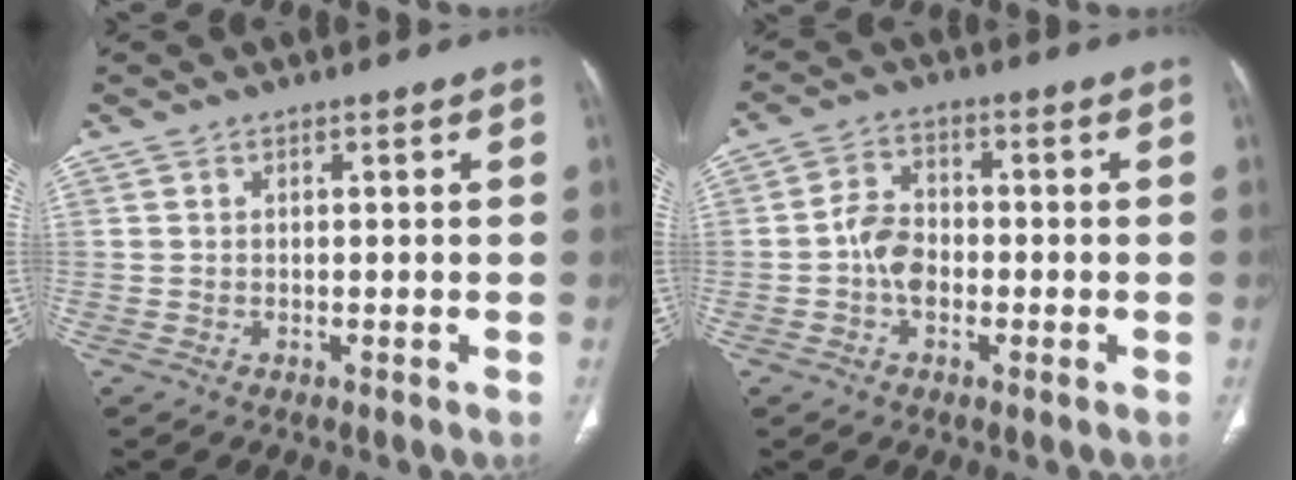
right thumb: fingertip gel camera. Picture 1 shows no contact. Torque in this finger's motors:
{"motor_torque": [2.41, 2.59, 0.09, 0.39, 0.23]}